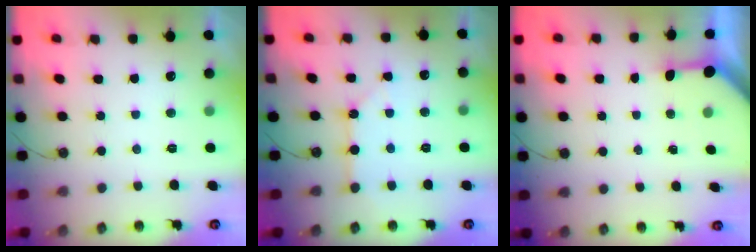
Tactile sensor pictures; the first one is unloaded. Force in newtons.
{"total": 2.5, "press": 2.5, "slide": 0.2}
{"total": 3.3, "press": 3.3, "slide": 0.4}